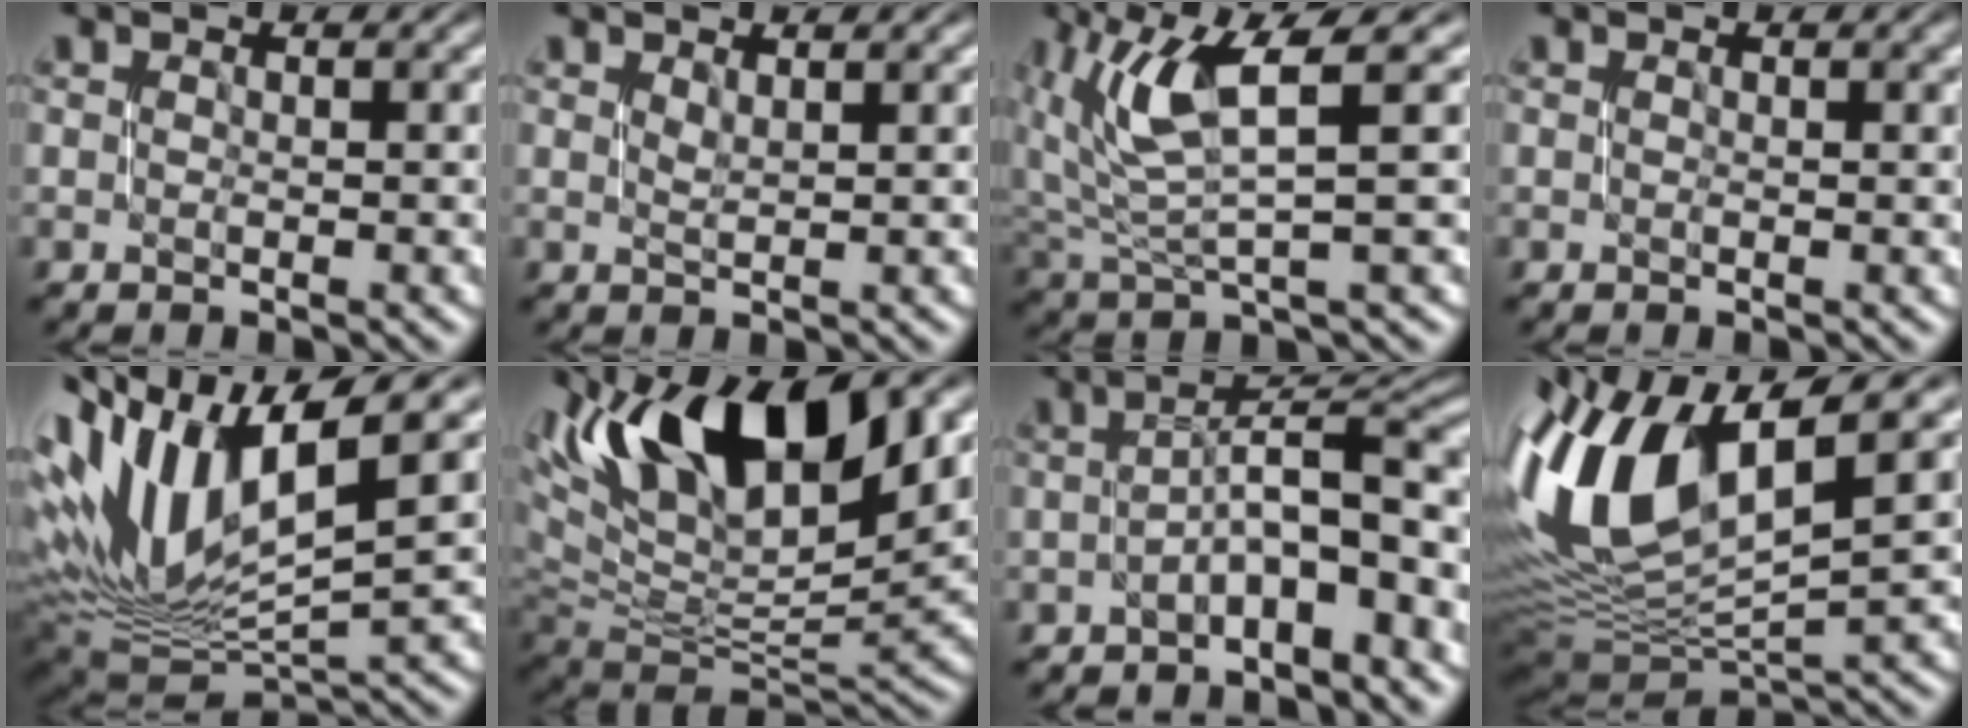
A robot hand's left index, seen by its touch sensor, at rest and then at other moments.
{"total": 0.8, "force": [0.7, 0.1, 0.2], "torque": [0.000, 0.000, 0.013]}
{"total": 5.7, "force": [2.5, 1.5, 4.9], "torque": [-0.115, 0.002, 0.053]}
{"total": 0.5, "force": [0.1, 0.2, 0.5], "torque": [-0.002, 0.000, 0.000]}
{"total": 11.7, "force": [4.4, 5.3, 9.5], "torque": [-0.204, 0.011, 0.088]}
{"total": 14.0, "force": [6.8, 6.4, 10.4], "torque": [-0.184, 0.016, 0.123]}
{"total": 6.1, "force": [-1.9, 1.7, 5.6], "torque": [-0.073, 0.024, -0.036]}
{"total": 12.2, "force": [3.8, 5.5, 10.2], "torque": [-0.218, 0.003, 0.075]}